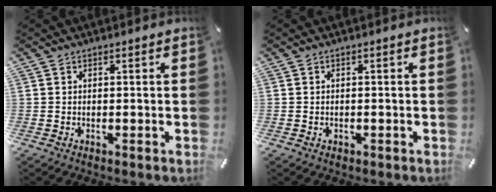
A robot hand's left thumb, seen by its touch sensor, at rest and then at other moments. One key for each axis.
{"total": 0.7, "fx": -0.2, "fy": 0.5, "fz": 0.4, "tx": -0.008, "ty": 0.002, "tz": -0.005}